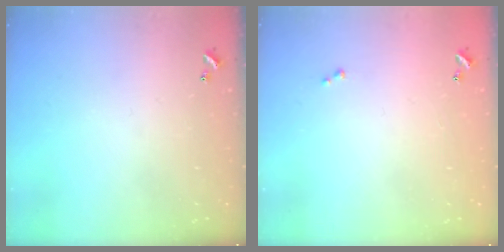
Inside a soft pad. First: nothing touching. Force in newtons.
{"total": 0.0}